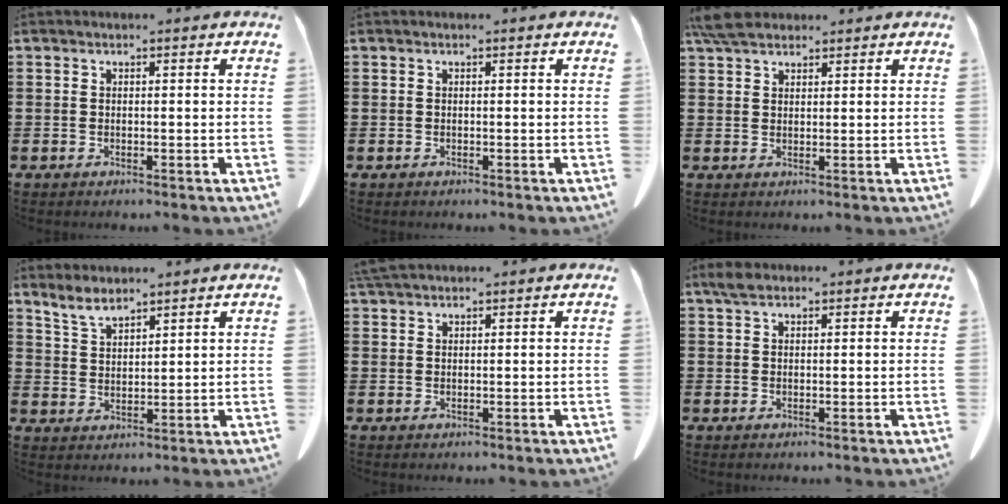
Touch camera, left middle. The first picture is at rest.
{"total": 0.0}
{"total": 4.6, "force": [3.8, 1.6, 2.1], "torque": [-0.043, -0.003, 0.071]}
{"total": 3.8, "force": [3.3, 0.9, 1.6], "torque": [-0.042, -0.007, 0.062]}
{"total": 2.3, "force": [2.1, 0.4, 1.0], "torque": [-0.027, 0.002, 0.041]}
{"total": 2.0, "force": [1.4, 0.9, 1.1], "torque": [-0.027, 0.004, 0.026]}